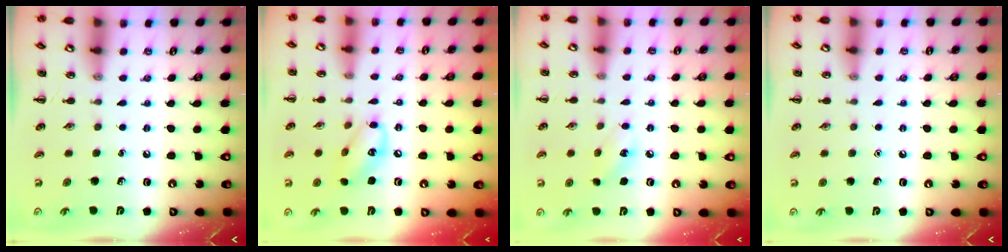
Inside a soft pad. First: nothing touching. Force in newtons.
{"total": 10.2, "press": 10.1, "slide": 1.5}
{"total": 6.9, "press": 6.6, "slide": 2.0}
{"total": 1.5, "press": 1.5, "slide": 0.1}